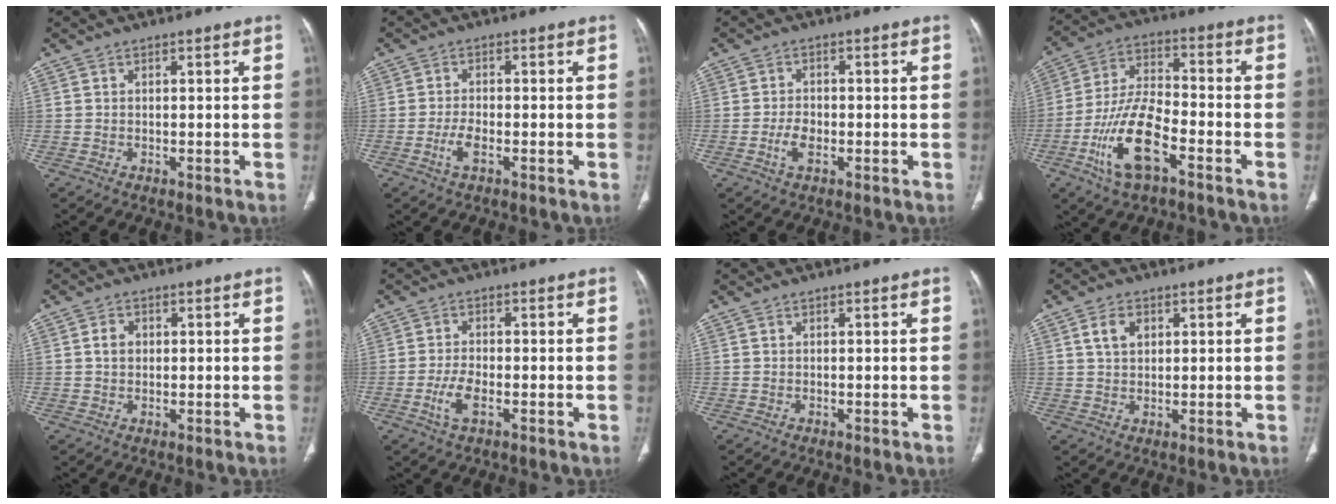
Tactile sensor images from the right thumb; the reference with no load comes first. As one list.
[{"total": 3.3, "force": [-1.4, 1.3, 2.7], "torque": [-0.060, 0.005, -0.028]}, {"total": 3.6, "force": [-1.2, 2.0, 2.7], "torque": [-0.054, 0.007, -0.021]}, {"total": 14.2, "force": [-6.4, 5.9, 11.3], "torque": [-0.221, 0.032, -0.118]}, {"total": 2.8, "force": [0.3, 2.2, 1.6], "torque": [-0.022, 0.006, 0.003]}, {"total": 4.6, "force": [-1.8, 1.9, 3.8], "torque": [-0.082, 0.005, -0.032]}, {"total": 0.0}, {"total": 4.2, "force": [1.5, 2.9, 2.7], "torque": [-0.041, -0.002, 0.028]}]